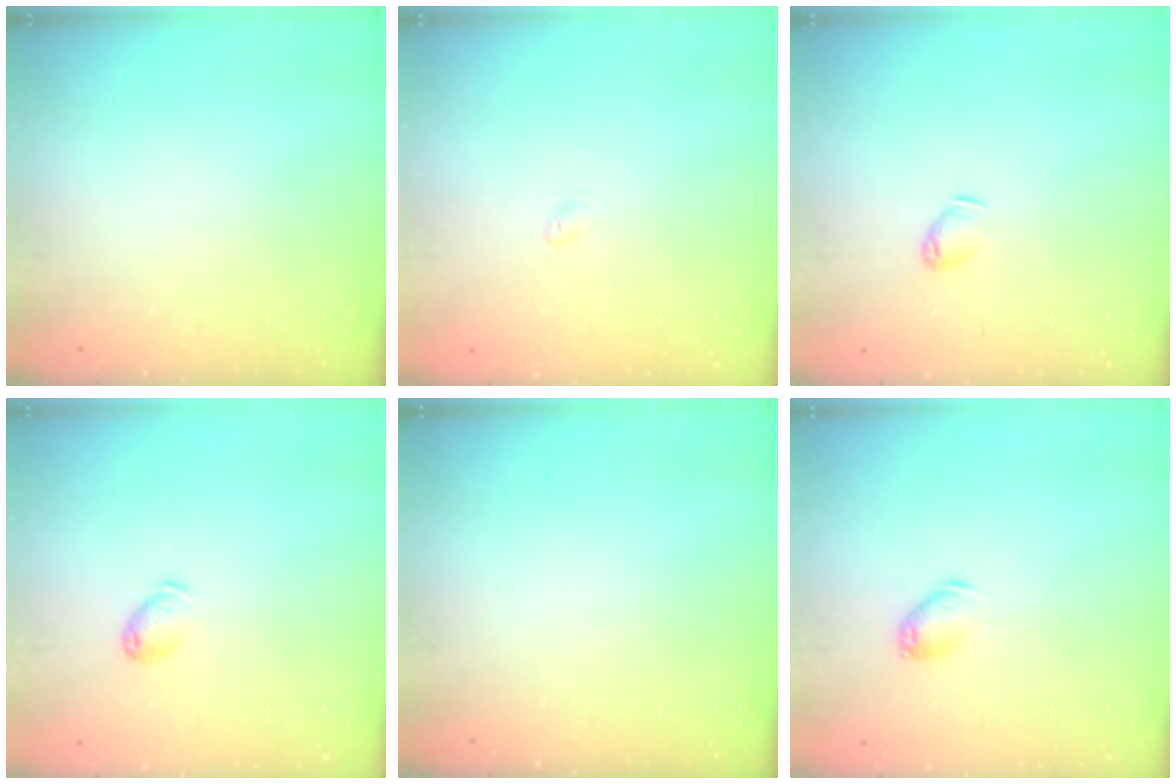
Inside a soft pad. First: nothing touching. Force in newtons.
{"total": 2.3, "press": 2.3, "slide": 0.3}
{"total": 3.8, "press": 3.7, "slide": 0.7}
{"total": 5.1, "press": 5.0, "slide": 1.0}
{"total": 0.0}
{"total": 6.3, "press": 6.3, "slide": 0.2}